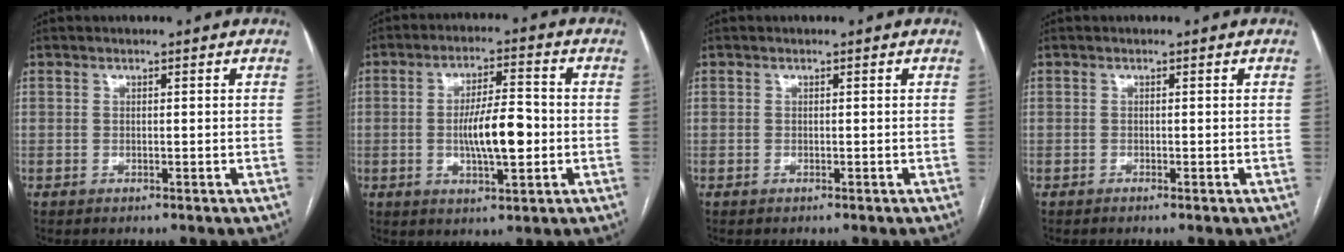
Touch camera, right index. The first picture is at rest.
{"total": 8.8, "force": [-1.2, 2.2, 8.5], "torque": [-0.154, 0.005, -0.019]}
{"total": 0.0}
{"total": 0.0}